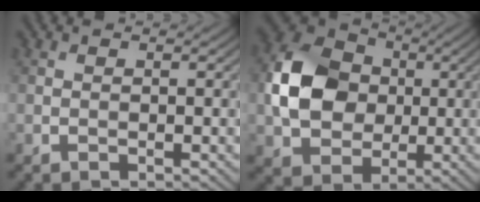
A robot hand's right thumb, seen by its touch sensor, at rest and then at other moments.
{"total": 11.2, "force": [0.5, 8.9, 6.8], "torque": [-0.163, 0.011, 0.005]}